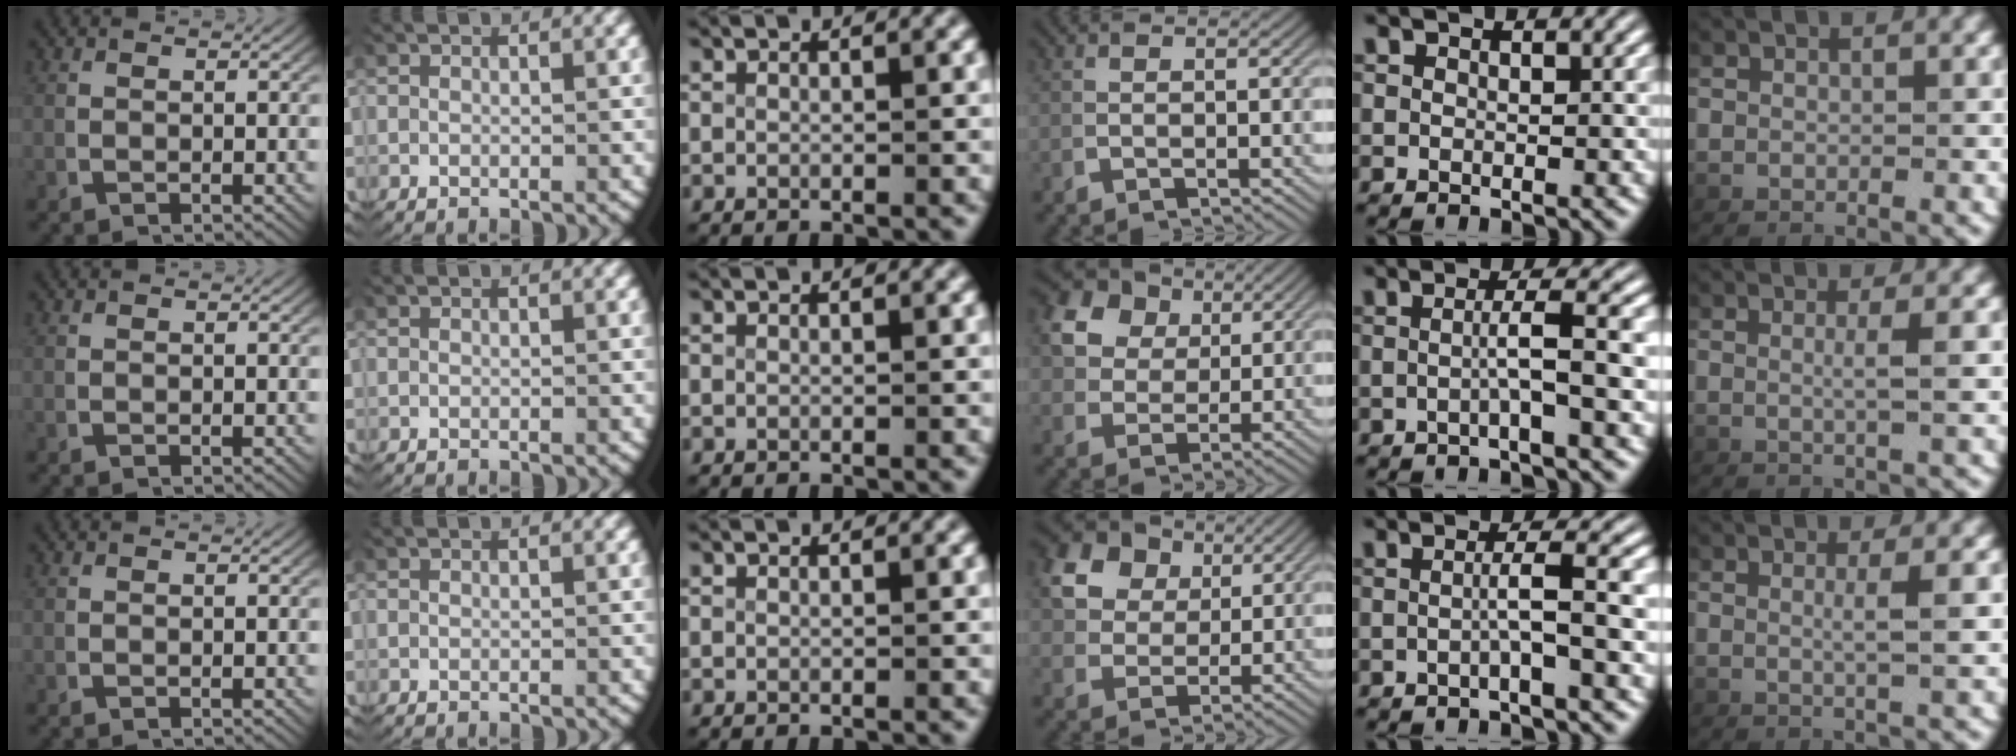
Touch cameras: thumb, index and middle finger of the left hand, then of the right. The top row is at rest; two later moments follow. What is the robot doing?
{"motion": "lift_and_place", "object": "card"}